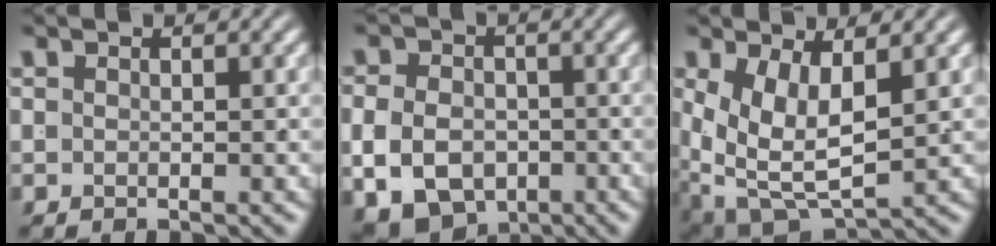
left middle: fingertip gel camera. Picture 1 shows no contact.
{"total": 9.3, "force": [-3.7, 7.4, 4.2], "torque": [-0.082, -0.041, -0.052]}
{"total": 9.4, "force": [-2.7, 7.0, 5.7], "torque": [-0.132, -0.070, -0.021]}